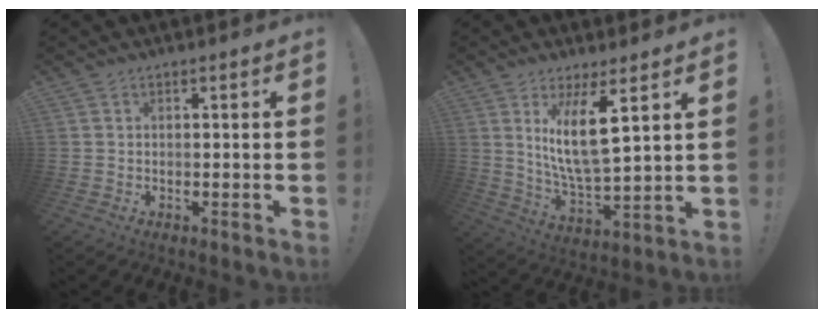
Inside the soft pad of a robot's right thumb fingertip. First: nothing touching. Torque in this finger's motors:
{"motor_torque": [-0.26, 0.89, 0.57, -0.18, 0.15]}